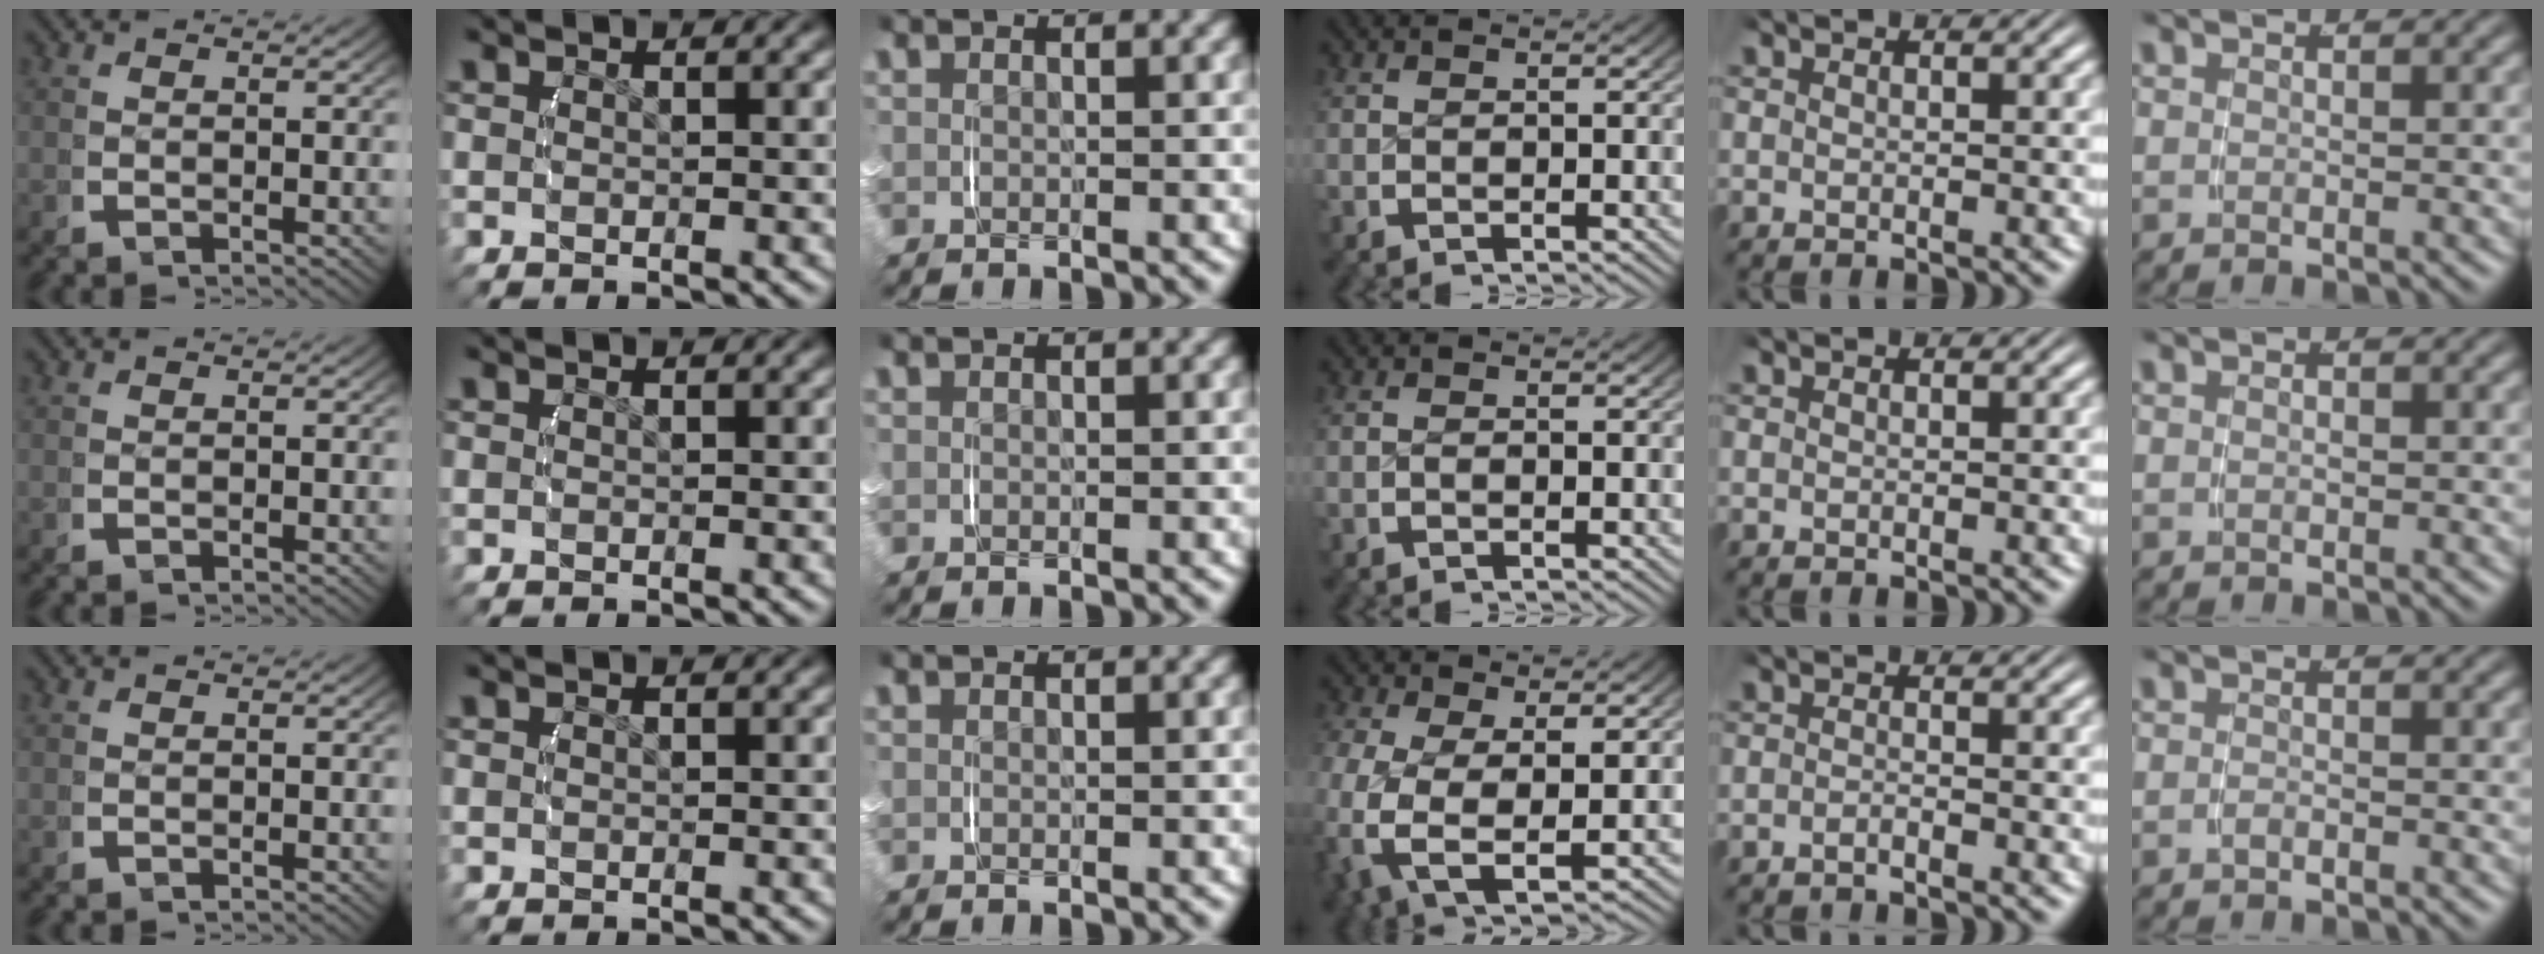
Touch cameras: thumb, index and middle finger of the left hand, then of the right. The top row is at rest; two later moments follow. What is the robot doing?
{"motion": "lift_and_place", "object": "backpack"}